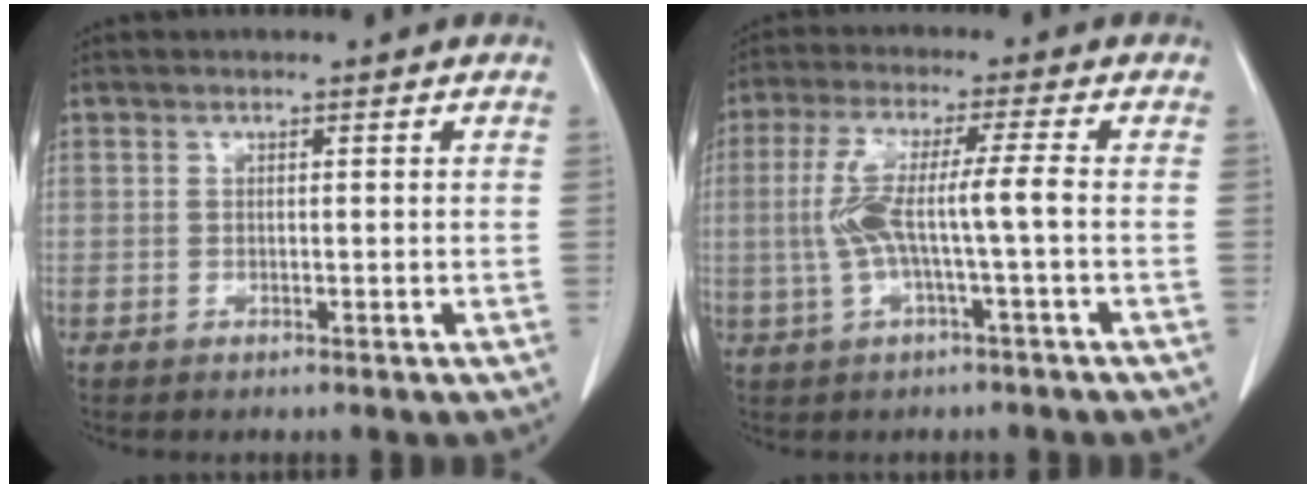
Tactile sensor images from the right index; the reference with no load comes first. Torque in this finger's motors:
{"motor_torque": [0.93, -0.31, 0.50, 0.18]}